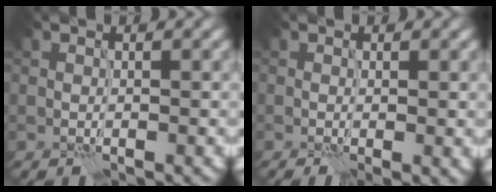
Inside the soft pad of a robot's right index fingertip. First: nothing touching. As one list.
[{"total": 1.1, "force": [-0.1, 0.0, 1.1], "torque": [-0.016, -0.002, -0.001]}]